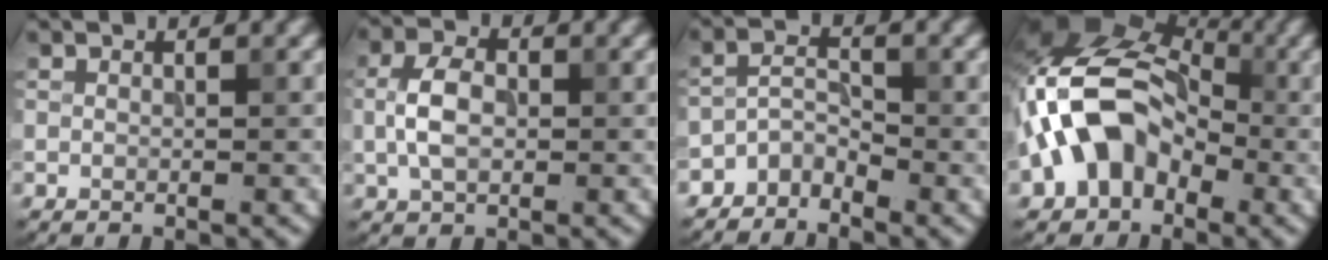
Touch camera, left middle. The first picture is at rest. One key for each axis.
{"total": 3.9, "fx": 0.0, "fy": 2.5, "fz": 3.0, "tx": -0.063, "ty": 0.005, "tz": -0.005}
{"total": 2.5, "fx": -2.2, "fy": 1.0, "fz": 0.6, "tx": -0.009, "ty": 0.008, "tz": -0.050}
{"total": 9.8, "fx": -2.3, "fy": 6.9, "fz": 6.6, "tx": -0.117, "ty": 0.020, "tz": -0.064}